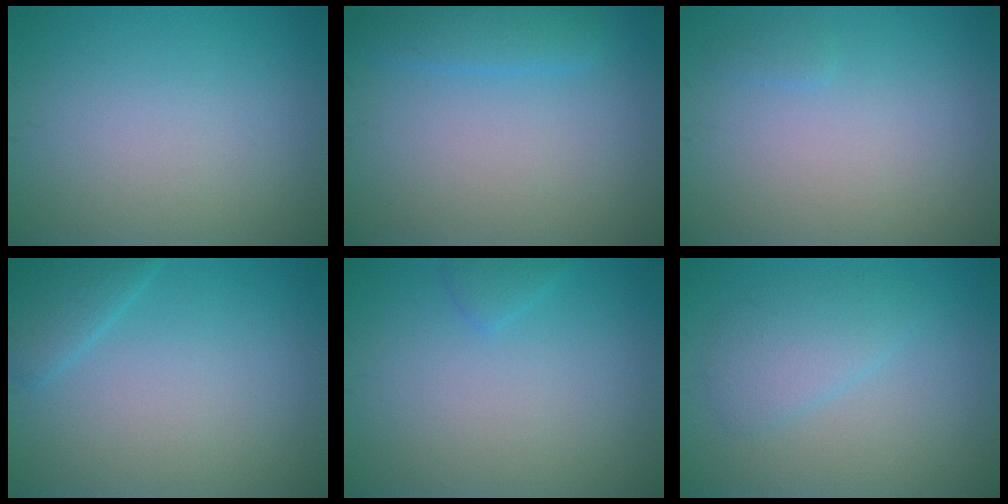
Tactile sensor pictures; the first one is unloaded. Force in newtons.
{"total": 2.1, "press": 2.1, "slide": 0.1}
{"total": 0.6, "press": 0.6, "slide": 0.1}
{"total": 2.2, "press": 2.2, "slide": 0.1}
{"total": 1.0, "press": 1.0, "slide": 0.2}
{"total": 2.9, "press": 2.9, "slide": 0.2}